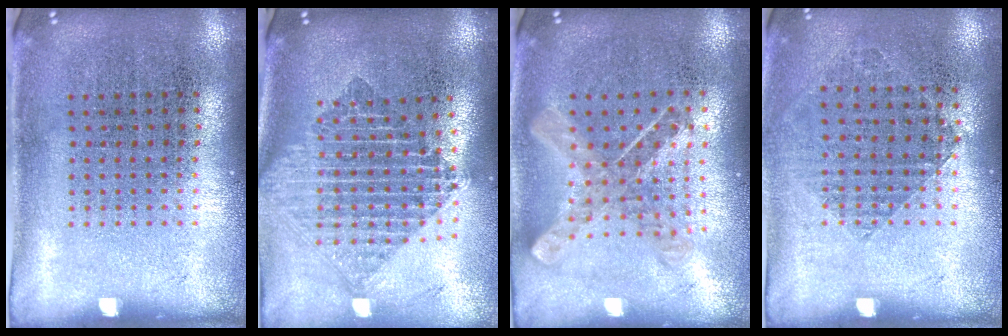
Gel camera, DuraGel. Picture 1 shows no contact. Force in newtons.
{"total": 2.2, "press": 1.7, "slide": 1.4}
{"total": 0.9, "press": 0.9, "slide": 0.1}
{"total": 0.9, "press": 0.9, "slide": 0.3}